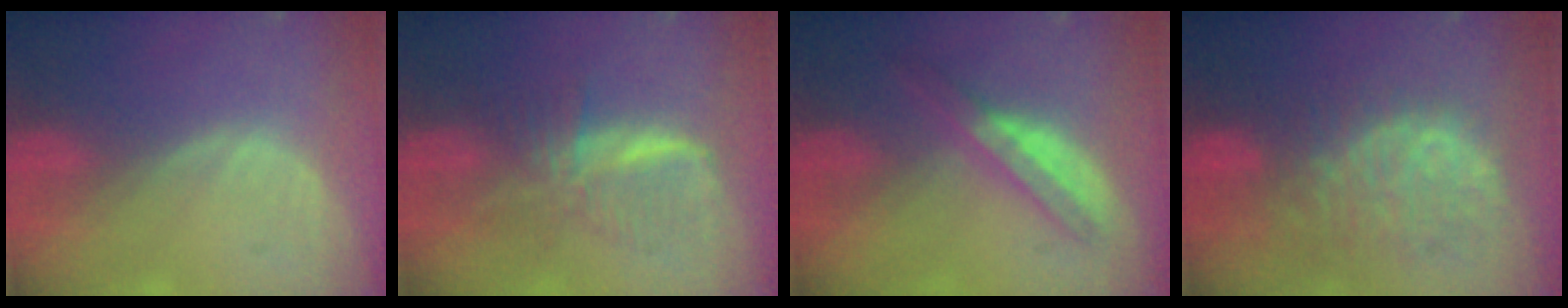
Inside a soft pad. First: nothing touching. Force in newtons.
{"total": 6.1, "press": 6.1, "slide": 0.2}
{"total": 5.1, "press": 5.0, "slide": 1.1}
{"total": 11.1, "press": 9.6, "slide": 5.5}